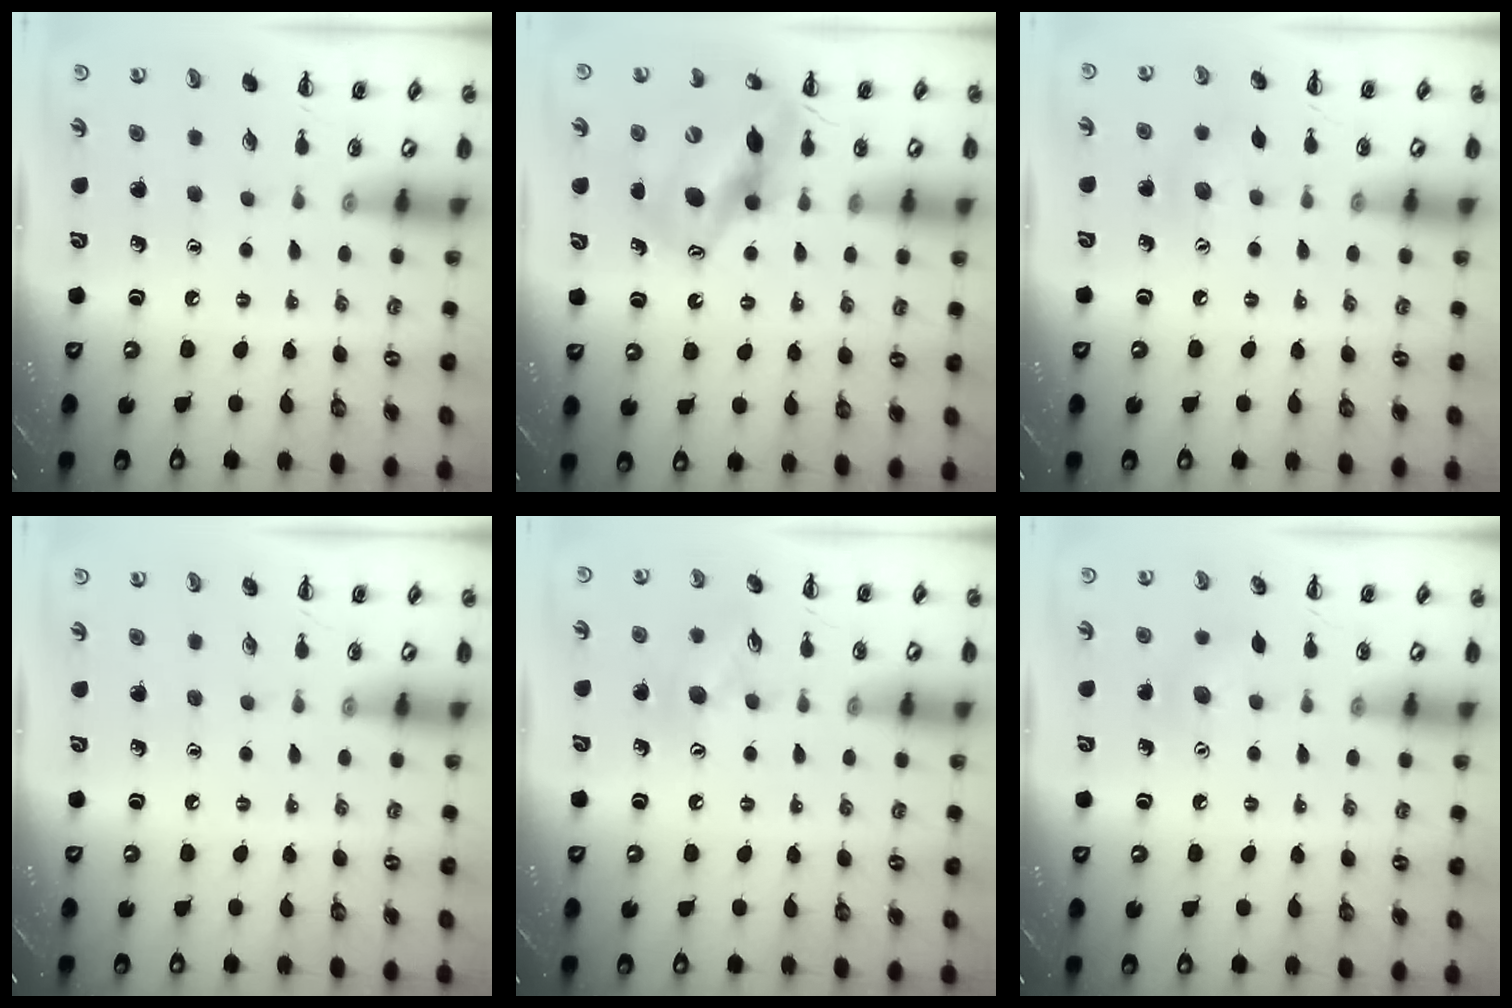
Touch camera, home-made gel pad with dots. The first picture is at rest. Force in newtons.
{"total": 13.6, "press": 13.2, "slide": 3.4}
{"total": 6.6, "press": 6.5, "slide": 1.1}
{"total": 0.0}
{"total": 9.1, "press": 9.0, "slide": 1.1}
{"total": 6.5, "press": 6.3, "slide": 1.6}